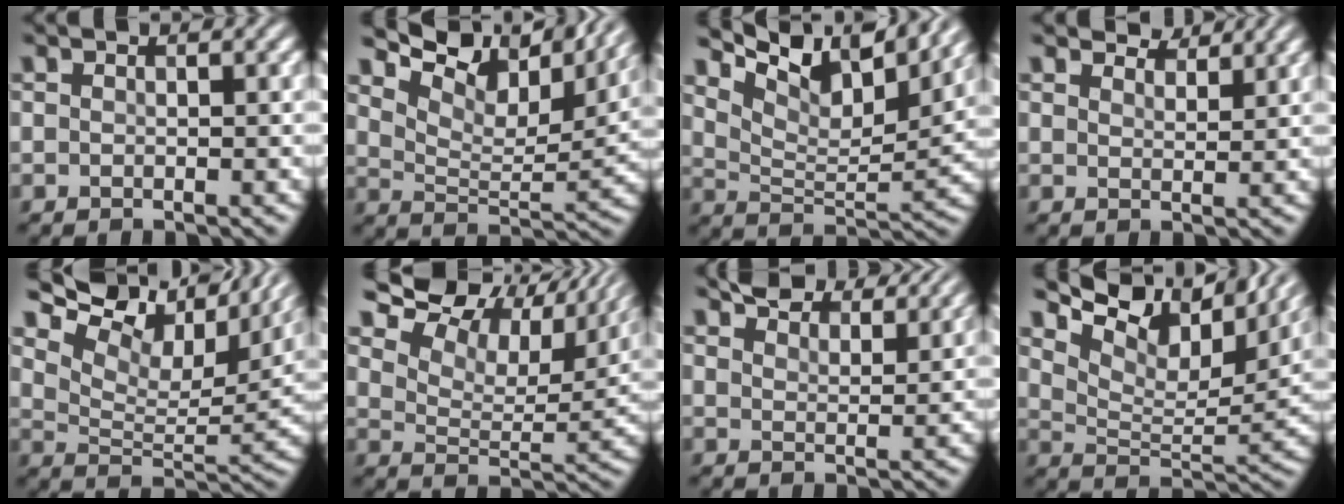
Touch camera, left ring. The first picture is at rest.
{"total": 11.7, "force": [9.3, 3.7, 6.1], "torque": [-0.122, 0.010, 0.151]}
{"total": 9.9, "force": [7.1, 3.4, 6.0], "torque": [-0.107, 0.009, 0.122]}
{"total": 3.4, "force": [3.3, 0.4, 0.7], "torque": [-0.019, 0.002, 0.043]}
{"total": 14.1, "force": [10.2, 5.7, 7.9], "torque": [-0.159, 0.042, 0.156]}
{"total": 12.8, "force": [9.4, 5.5, 6.6], "torque": [-0.133, 0.021, 0.138]}
{"total": 6.4, "force": [5.8, 1.4, 2.2], "torque": [-0.042, 0.011, 0.081]}
{"total": 12.4, "force": [9.2, 4.5, 7.0], "torque": [-0.142, 0.019, 0.159]}